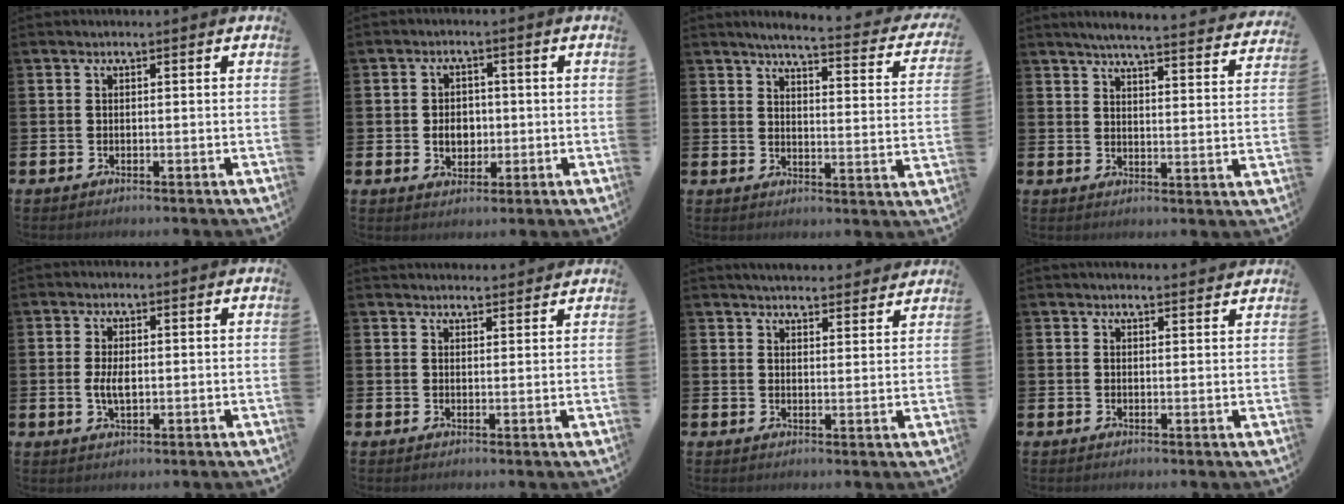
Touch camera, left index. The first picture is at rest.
{"total": 3.8, "force": [-0.3, 3.0, 2.3], "torque": [-0.030, 0.001, -0.014]}
{"total": 4.6, "force": [4.1, 0.3, 1.9], "torque": [-0.041, -0.038, 0.061]}
{"total": 5.3, "force": [5.1, -0.2, 1.5], "torque": [-0.040, -0.039, 0.085]}
{"total": 3.1, "force": [0.1, 1.5, 2.7], "torque": [-0.040, 0.000, -0.003]}
{"total": 2.6, "force": [2.5, 0.4, -0.1], "torque": [0.012, -0.017, 0.043]}
{"total": 4.2, "force": [4.2, 0.5, 0.3], "torque": [-0.001, -0.029, 0.073]}
{"total": 2.0, "force": [2.0, 0.1, 0.0], "torque": [0.012, -0.014, 0.033]}